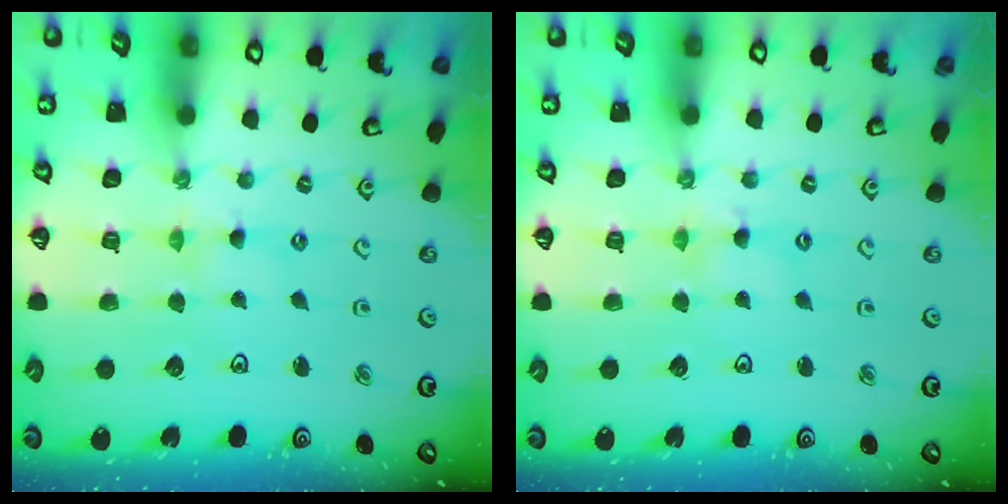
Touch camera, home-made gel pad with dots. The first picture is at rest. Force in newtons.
{"total": 1.2, "press": 1.2, "slide": 0.2}